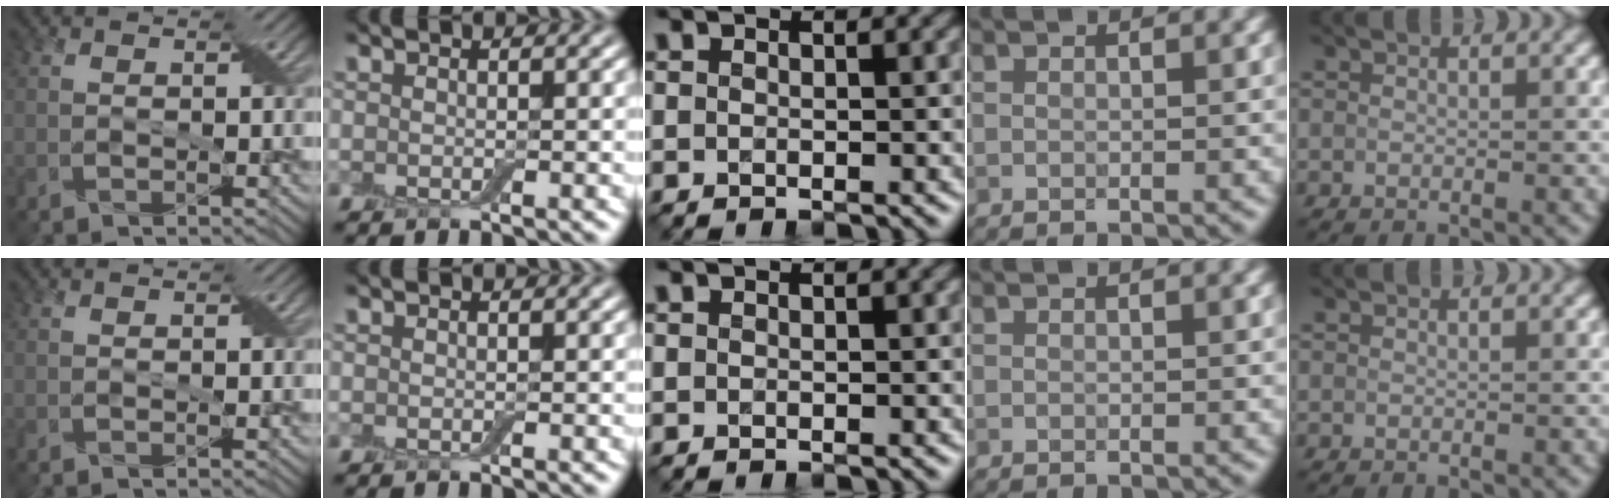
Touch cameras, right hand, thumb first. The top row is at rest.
{}